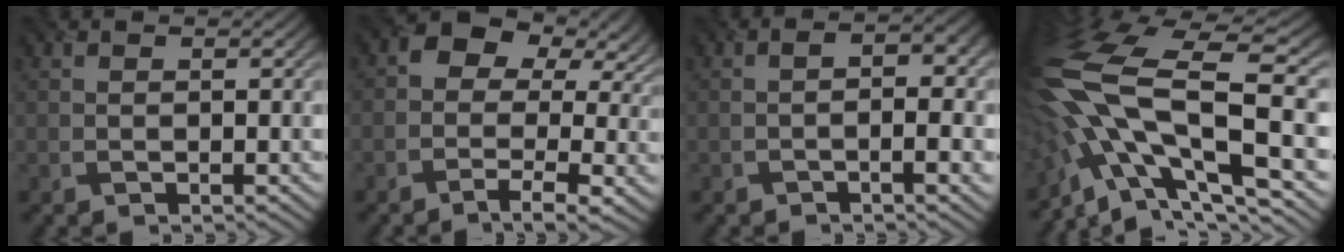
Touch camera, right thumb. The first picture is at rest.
{"total": 11.6, "force": [1.3, 7.3, 9.0], "torque": [-0.135, 0.010, 0.020]}
{"total": 4.1, "force": [-0.9, 1.2, 3.7], "torque": [-0.058, -0.002, -0.011]}
{"total": 18.8, "force": [-4.2, 7.5, 16.8], "torque": [-0.347, -0.015, -0.073]}